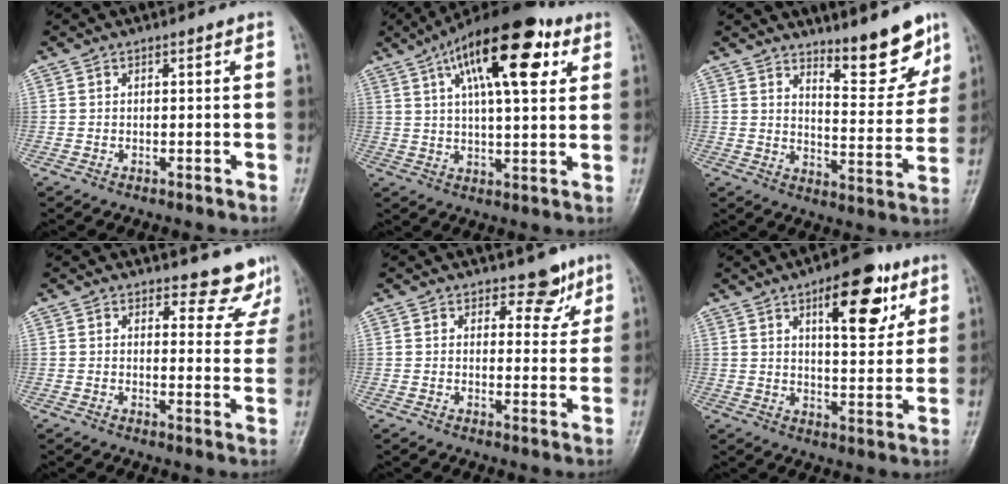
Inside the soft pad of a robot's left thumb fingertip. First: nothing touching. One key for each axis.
{"total": 19.0, "fx": 8.2, "fy": 7.0, "fz": 15.6, "tx": -0.229, "ty": -0.002, "tz": 0.126}
{"total": 10.3, "fx": 8.1, "fy": 2.6, "fz": 5.9, "tx": -0.054, "ty": -0.071, "tz": 0.126}
{"total": 7.8, "fx": 7.3, "fy": 2.7, "fz": 0.1, "tx": 0.039, "ty": -0.057, "tz": 0.064}
{"total": 4.8, "fx": 3.4, "fy": 2.9, "fz": 1.7, "tx": 0.013, "ty": -0.020, "tz": 0.043}
{"total": 13.5, "fx": 6.7, "fy": 5.6, "fz": 10.3, "tx": -0.111, "ty": -0.028, "tz": 0.094}